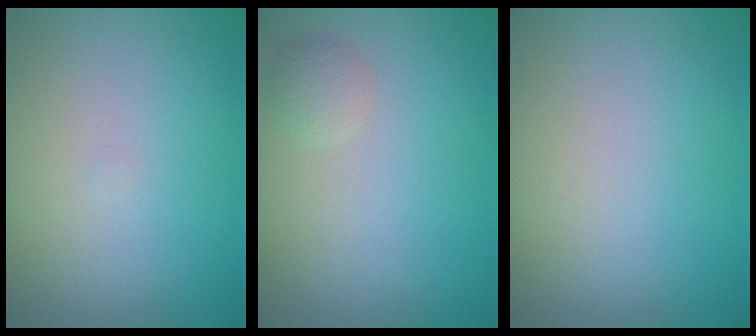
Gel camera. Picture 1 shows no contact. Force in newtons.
{"total": 1.3, "press": 1.3, "slide": 0.0}
{"total": 0.0}